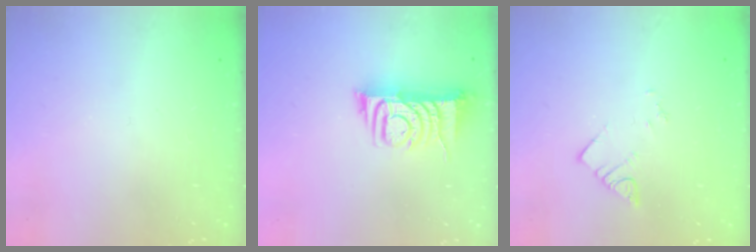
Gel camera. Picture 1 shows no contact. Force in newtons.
{"total": 7.9, "press": 7.9, "slide": 1.0}
{"total": 3.6, "press": 3.6, "slide": 0.1}